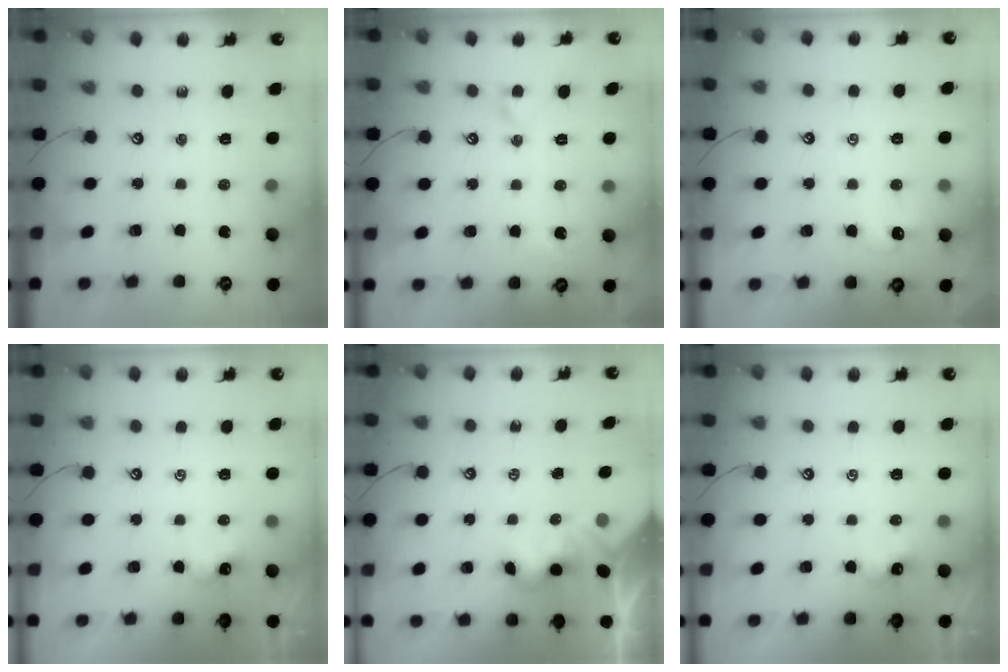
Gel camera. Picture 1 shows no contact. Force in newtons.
{"total": 1.7, "press": 1.6, "slide": 0.5}
{"total": 0.7, "press": 0.2, "slide": 0.6}
{"total": 2.9, "press": 2.9, "slide": 0.1}
{"total": 3.6, "press": 3.6, "slide": 0.2}
{"total": 2.9, "press": 2.9, "slide": 0.1}